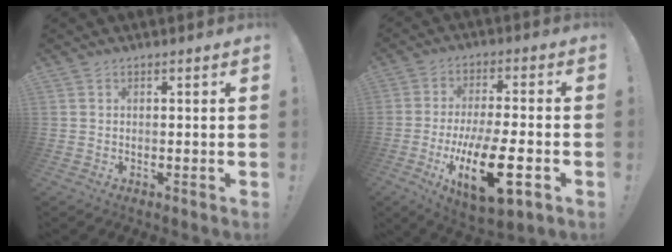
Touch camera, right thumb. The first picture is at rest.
{"total": 18.9, "force": [-6.5, 6.6, 16.5], "torque": [-0.274, 0.017, -0.096]}